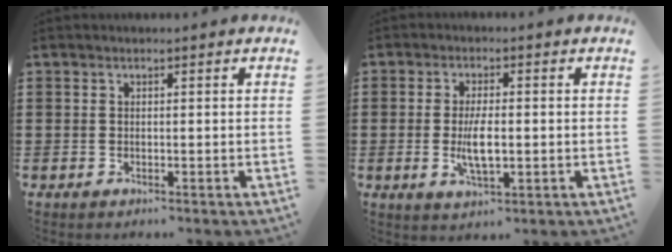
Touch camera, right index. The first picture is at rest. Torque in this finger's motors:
{"motor_torque": [2.14, 0.00, 0.67, 0.21]}